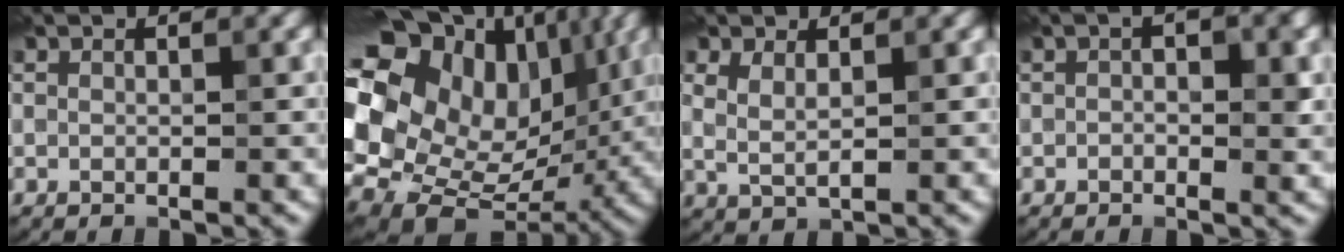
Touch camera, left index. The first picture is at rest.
{"total": 19.4, "force": [2.7, 14.9, 12.2], "torque": [-0.247, 0.012, 0.058]}
{"total": 2.3, "force": [1.0, 1.1, 1.7], "torque": [-0.040, 0.004, 0.025]}
{"total": 2.8, "force": [0.1, 1.2, 2.6], "torque": [-0.032, 0.007, -0.004]}